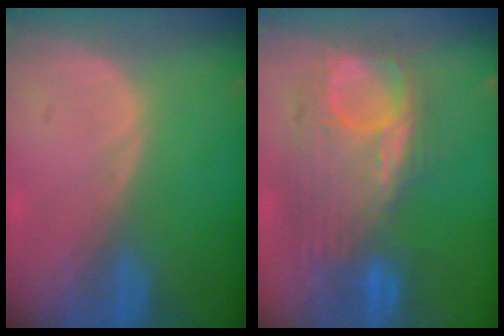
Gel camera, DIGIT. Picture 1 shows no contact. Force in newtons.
{"total": 10.6, "press": 10.1, "slide": 3.2}